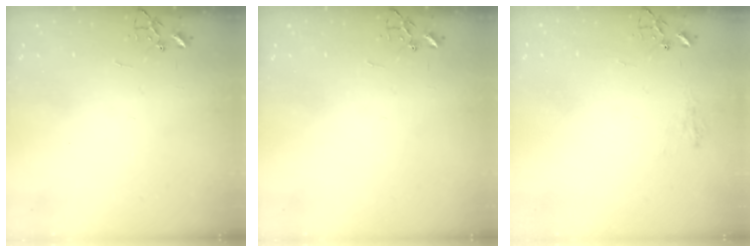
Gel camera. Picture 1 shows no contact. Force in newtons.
{"total": 0.0}
{"total": 6.9, "press": 6.9, "slide": 0.5}